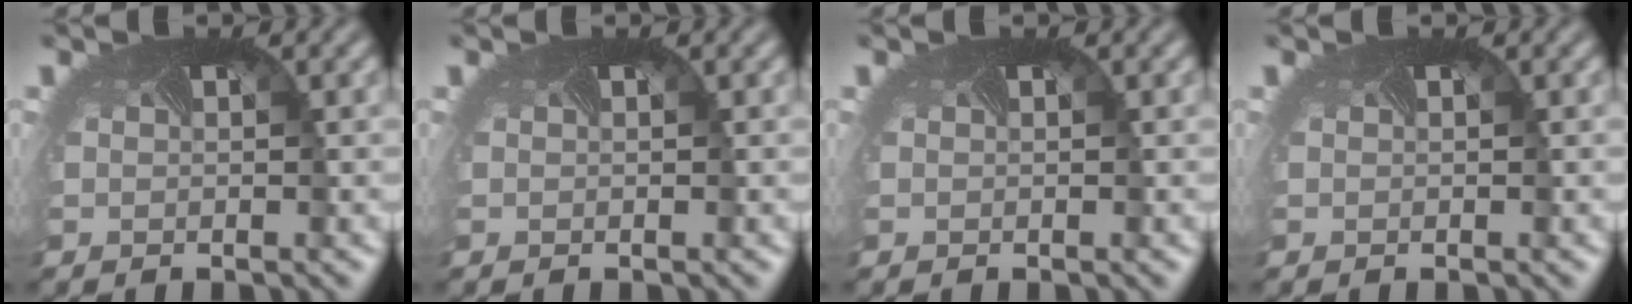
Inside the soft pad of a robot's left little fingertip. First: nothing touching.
{"total": 0.0}
{"total": 0.0}
{"total": 0.0}